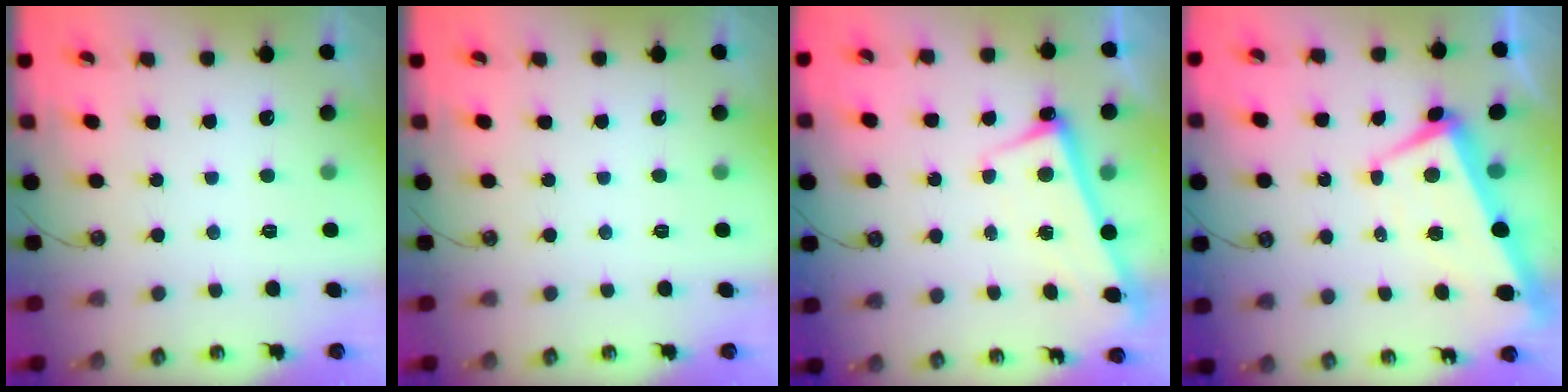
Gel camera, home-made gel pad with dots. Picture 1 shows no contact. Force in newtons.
{"total": 0.0}
{"total": 2.7, "press": 2.6, "slide": 0.4}
{"total": 1.7, "press": 1.3, "slide": 1.0}